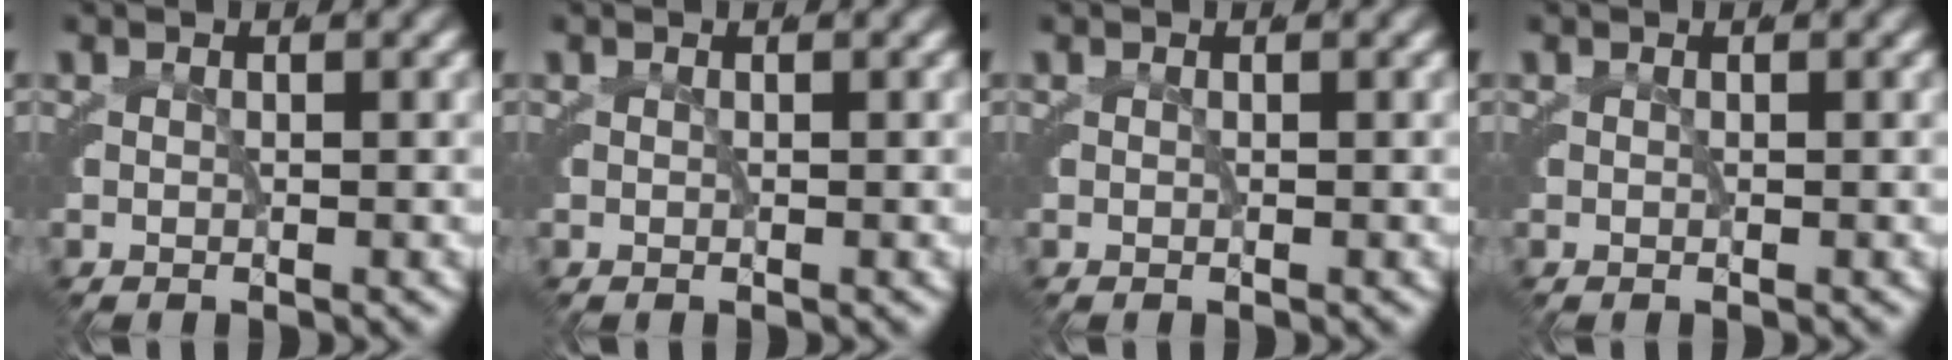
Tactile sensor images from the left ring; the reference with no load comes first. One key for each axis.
{"total": 0.0}
{"total": 0.0}
{"total": 0.0}